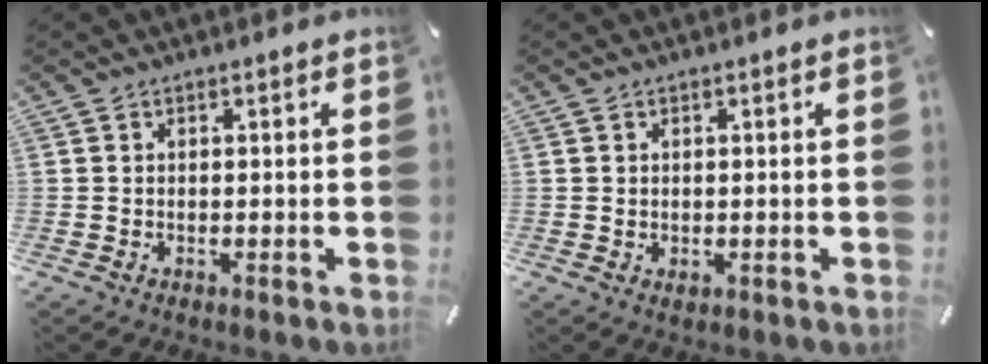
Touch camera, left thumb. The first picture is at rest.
{"total": 0.7, "force": [0.0, 0.6, 0.4], "torque": [-0.008, 0.002, 0.000]}